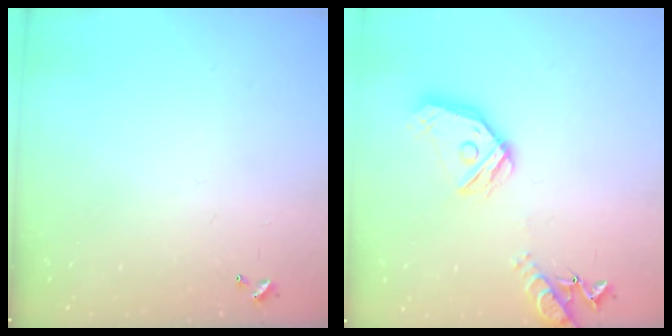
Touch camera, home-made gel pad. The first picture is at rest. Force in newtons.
{"total": 17.4, "press": 17.3, "slide": 2.0}